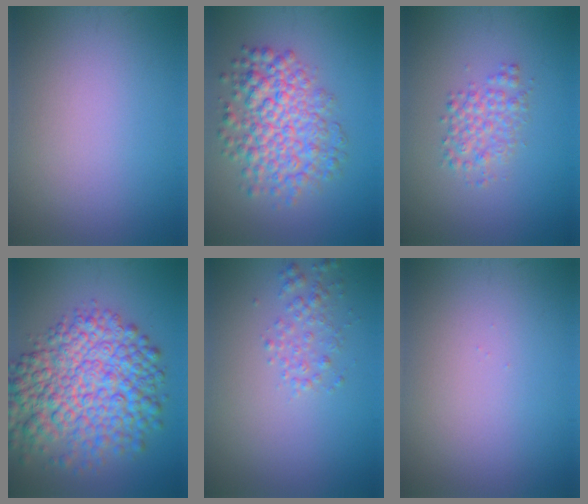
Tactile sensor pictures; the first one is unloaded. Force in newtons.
{"total": 6.7, "press": 6.7, "slide": 0.1}
{"total": 2.6, "press": 2.6, "slide": 0.0}
{"total": 10.8, "press": 10.8, "slide": 0.2}
{"total": 1.9, "press": 1.9, "slide": 0.1}
{"total": 0.0}